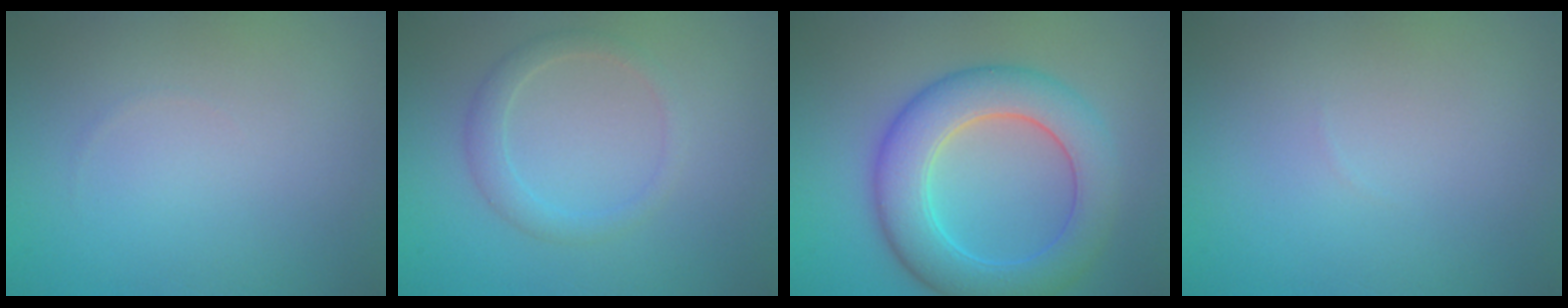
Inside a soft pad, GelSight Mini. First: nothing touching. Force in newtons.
{"total": 2.0, "press": 2.0, "slide": 0.1}
{"total": 7.5, "press": 7.5, "slide": 0.3}
{"total": 0.0}